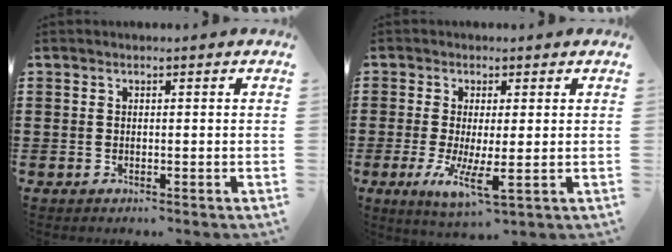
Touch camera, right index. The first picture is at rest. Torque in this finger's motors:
{"motor_torque": [1.14, 1.00, 0.40, 0.14]}